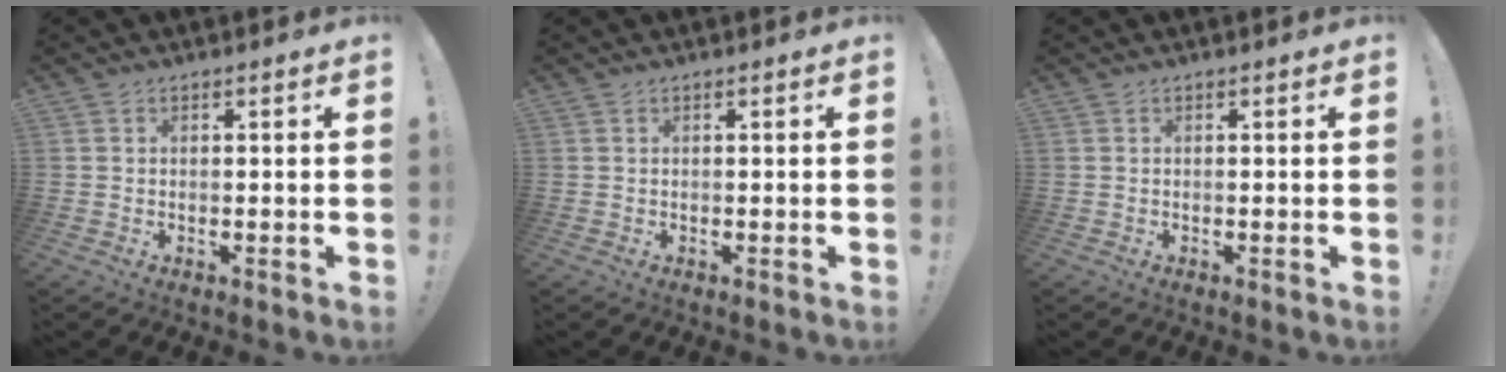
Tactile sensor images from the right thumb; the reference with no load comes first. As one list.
[{"total": 0.0}, {"total": 0.0}]